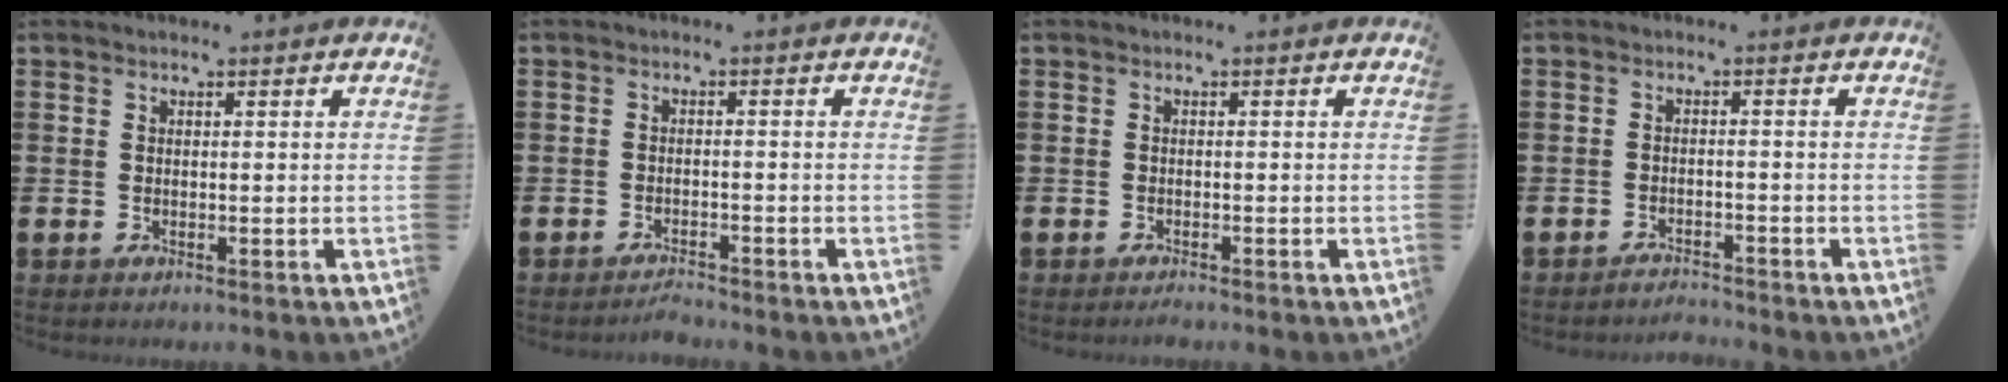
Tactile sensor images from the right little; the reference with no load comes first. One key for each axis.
{"total": 1.5, "fx": -1.5, "fy": 0.0, "fz": 0.1, "tx": 0.000, "ty": -0.001, "tz": -0.031}
{"total": 0.6, "fx": -0.5, "fy": 0.0, "fz": 0.3, "tx": -0.006, "ty": -0.003, "tz": -0.010}
{"total": 1.9, "fx": -1.9, "fy": -0.1, "fz": -0.3, "tx": -0.001, "ty": 0.005, "tz": -0.042}